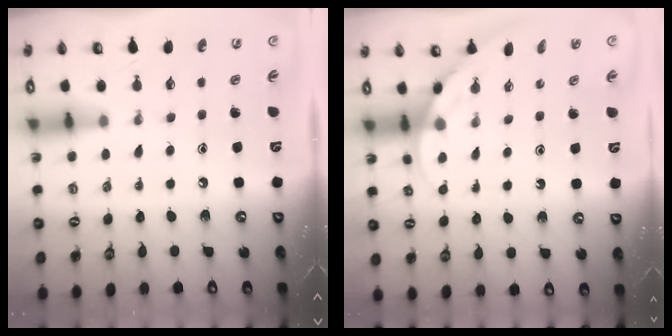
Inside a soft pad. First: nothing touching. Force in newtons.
{"total": 2.6, "press": 2.6, "slide": 0.1}